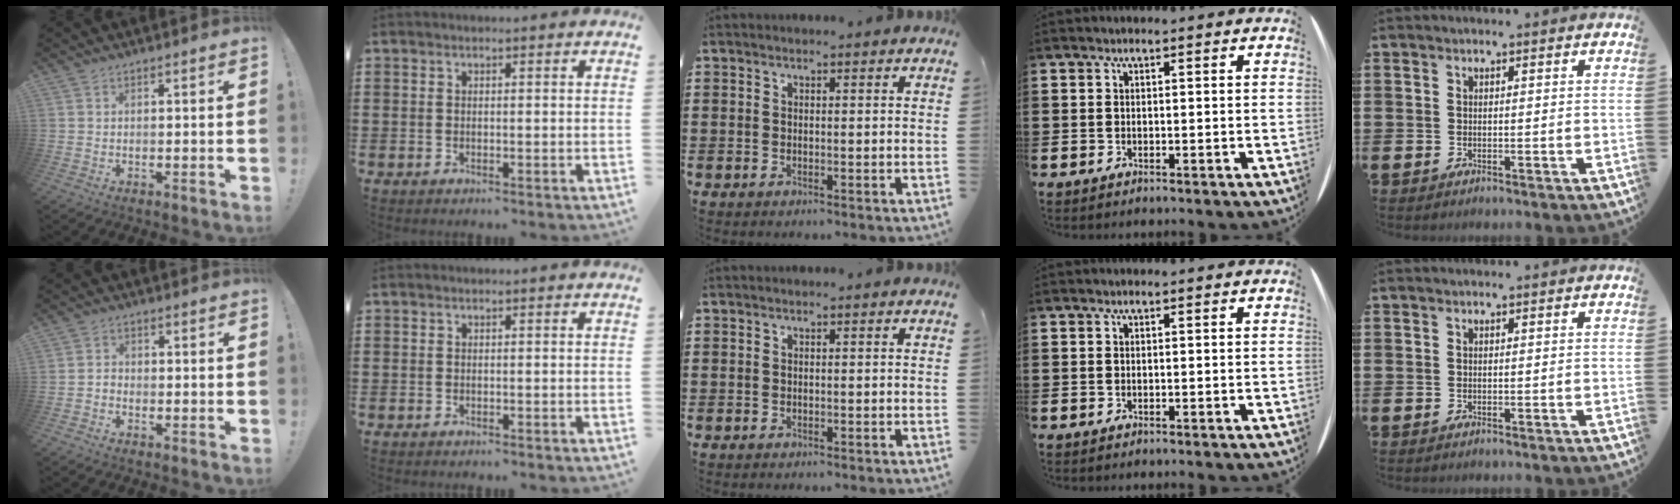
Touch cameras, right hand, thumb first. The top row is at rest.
{"thumb": {"total": 1.9, "force": [-1.3, 1.2, 0.6], "torque": [-0.015, 0.011, -0.023]}}